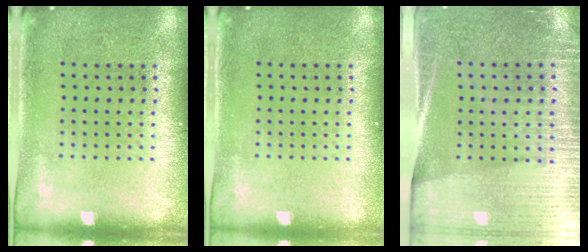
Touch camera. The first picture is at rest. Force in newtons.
{"total": 0.0}
{"total": 3.3, "press": 3.0, "slide": 1.4}